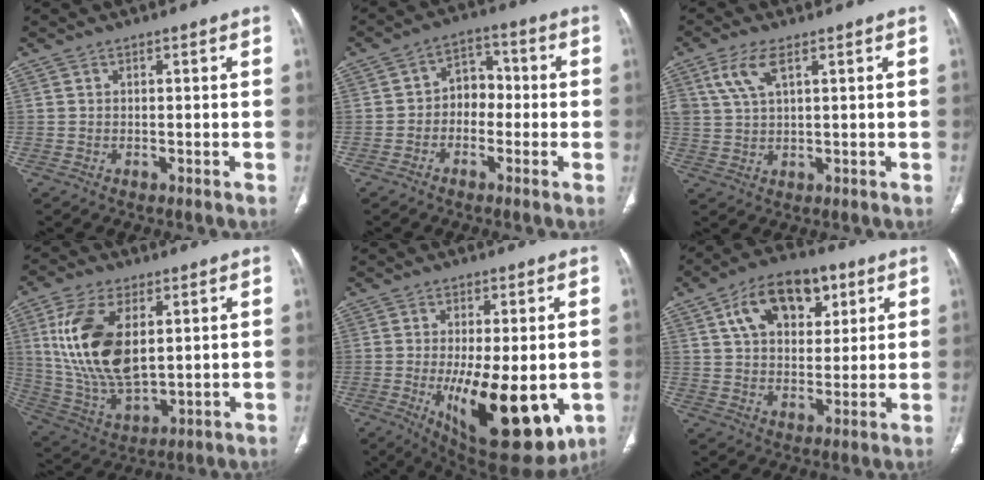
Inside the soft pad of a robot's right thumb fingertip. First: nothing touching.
{"total": 6.1, "force": [-1.2, 4.8, 3.6], "torque": [-0.022, 0.034, -0.037]}
{"total": 5.8, "force": [2.8, 2.3, 4.5], "torque": [-0.104, -0.002, 0.059]}
{"total": 17.3, "force": [4.2, 9.2, 14.1], "torque": [-0.275, -0.017, 0.090]}
{"total": 17.6, "force": [-4.0, 6.7, 15.8], "torque": [-0.225, -0.026, -0.037]}
{"total": 14.9, "force": [6.4, 9.0, 10.0], "torque": [-0.125, -0.006, 0.105]}